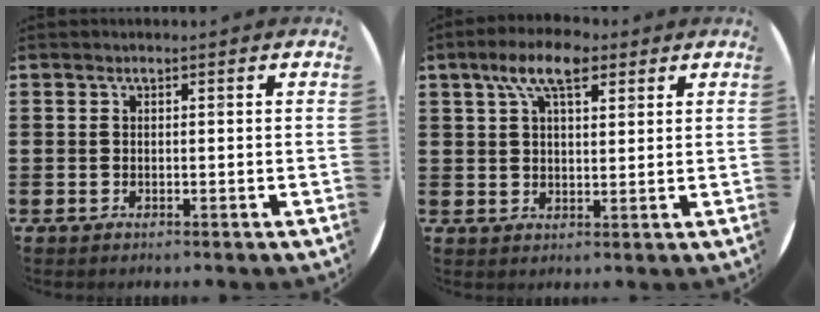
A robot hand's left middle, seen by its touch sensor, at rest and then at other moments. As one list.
[{"total": 7.6, "force": [4.9, 3.1, 5.0], "torque": [-0.094, 0.000, 0.084]}]